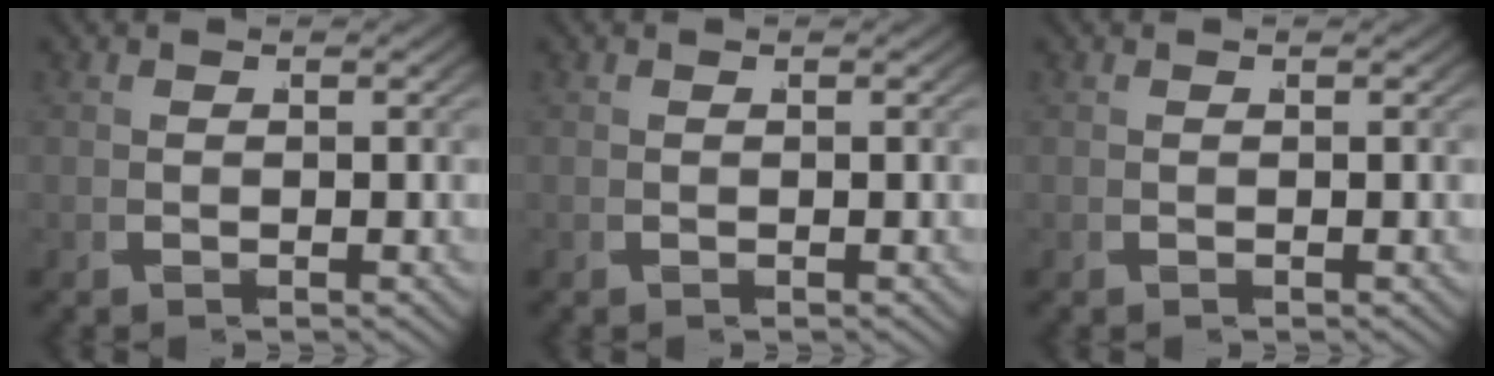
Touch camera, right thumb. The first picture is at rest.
{"total": 0.0}
{"total": 0.0}